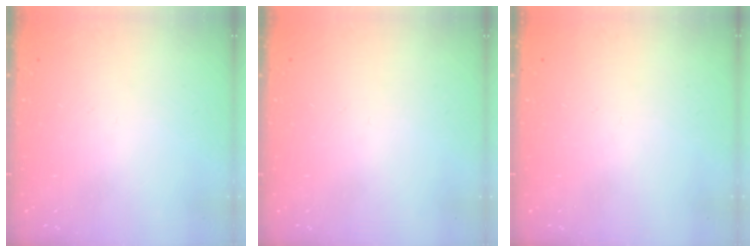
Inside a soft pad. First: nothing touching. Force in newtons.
{"total": 0.0}
{"total": 0.0}